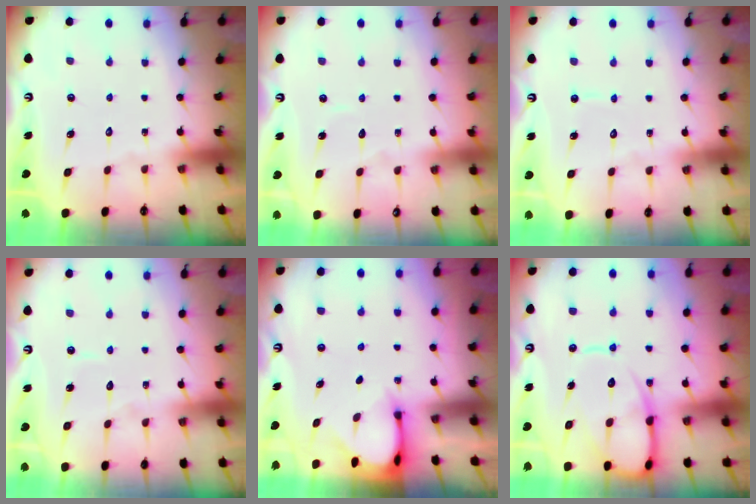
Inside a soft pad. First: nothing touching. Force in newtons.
{"total": 3.4, "press": 3.4, "slide": 0.1}
{"total": 4.2, "press": 4.2, "slide": 0.3}
{"total": 4.2, "press": 4.2, "slide": 0.4}
{"total": 3.1, "press": 3.1, "slide": 0.2}
{"total": 12.9, "press": 12.8, "slide": 1.3}